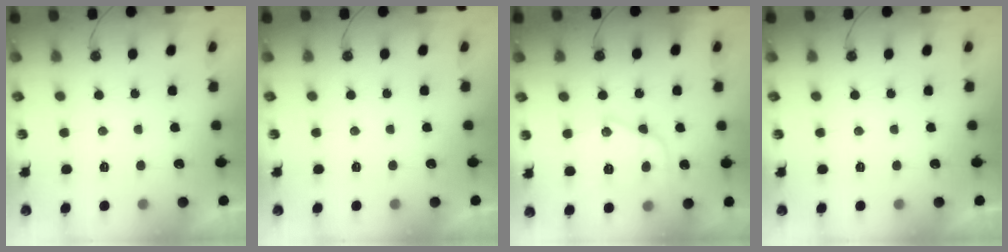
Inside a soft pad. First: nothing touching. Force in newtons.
{"total": 0.0}
{"total": 14.7, "press": 14.6, "slide": 1.1}
{"total": 0.0}